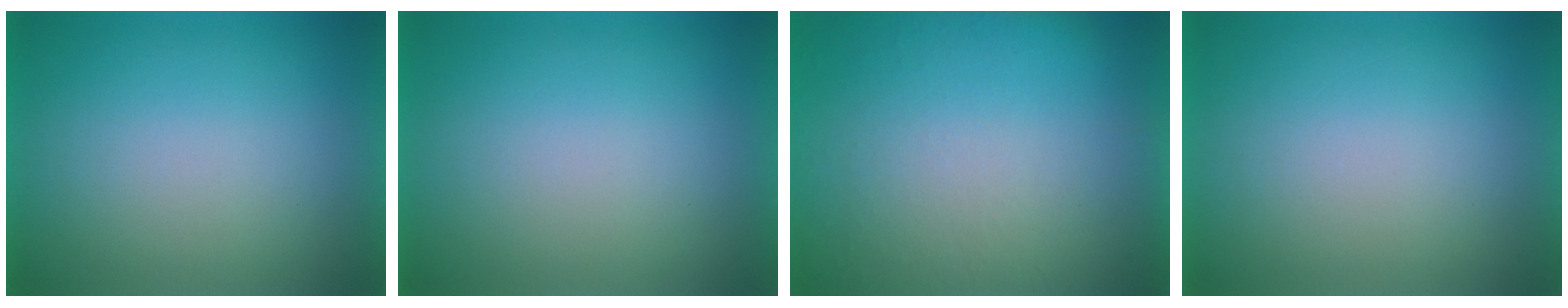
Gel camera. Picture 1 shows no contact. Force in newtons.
{"total": 0.0}
{"total": 5.7}
{"total": 0.0}